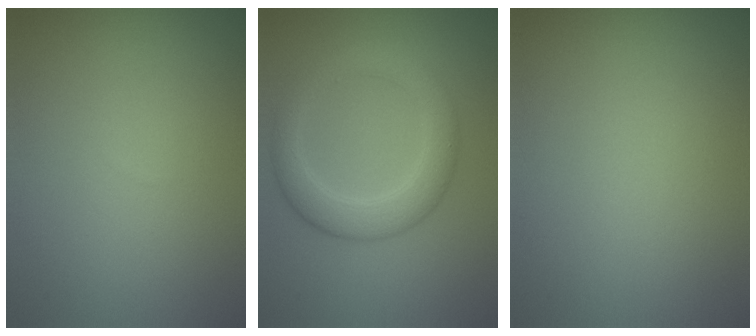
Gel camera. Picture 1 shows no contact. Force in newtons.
{"total": 4.4, "press": 4.4, "slide": 0.1}
{"total": 0.0}